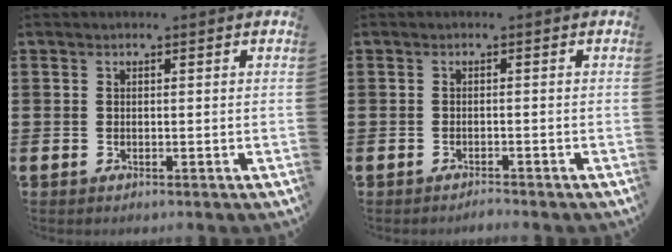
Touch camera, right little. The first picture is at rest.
{"total": 0.9, "force": [-0.9, 0.0, 0.2], "torque": [-0.005, -0.002, -0.017]}